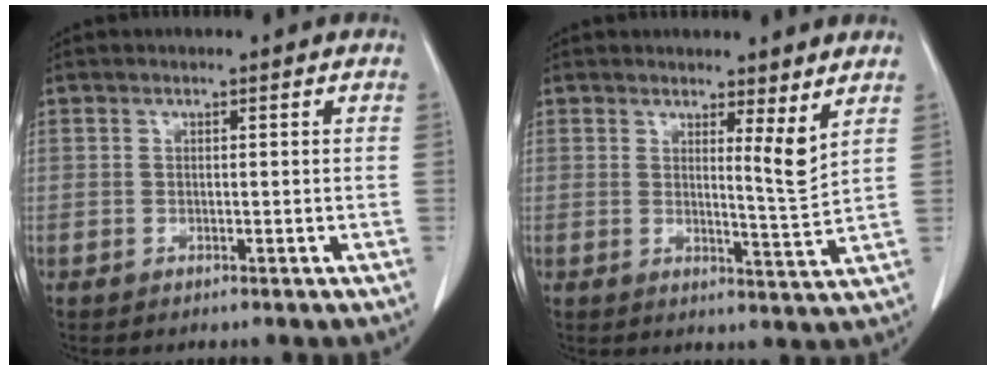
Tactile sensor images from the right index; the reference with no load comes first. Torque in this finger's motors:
{"motor_torque": [0.03, 0.23, 0.04, 0.03]}